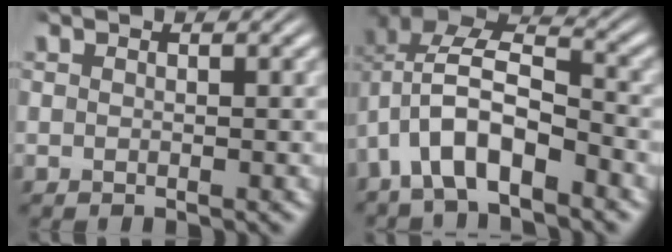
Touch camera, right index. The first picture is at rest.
{"total": 8.6, "force": [-0.6, 6.7, 5.4], "torque": [-0.118, -0.016, -0.021]}